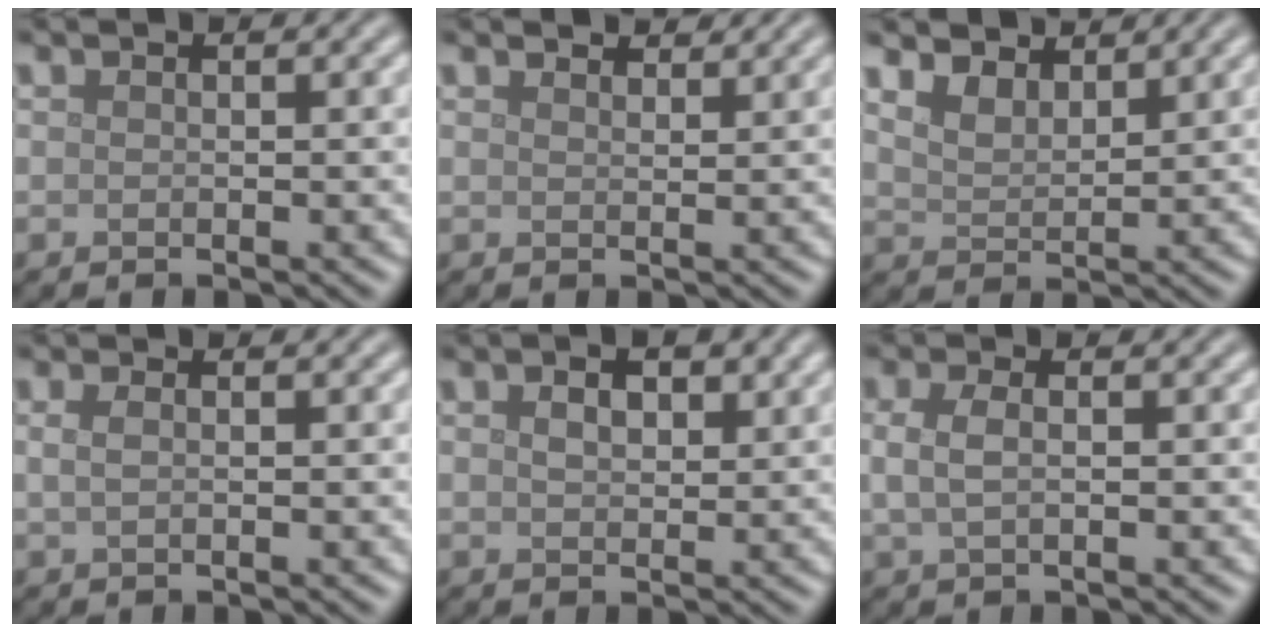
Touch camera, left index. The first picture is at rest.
{"total": 2.9, "force": [2.7, 0.6, 0.9], "torque": [-0.018, 0.006, 0.036]}
{"total": 4.5, "force": [3.8, 1.8, 1.7], "torque": [-0.053, 0.003, 0.058]}
{"total": 1.0, "force": [0.3, 0.5, 0.8], "torque": [-0.019, -0.002, 0.005]}
{"total": 2.7, "force": [1.2, 1.5, 1.9], "torque": [-0.031, 0.002, 0.021]}
{"total": 2.0, "force": [0.3, 1.0, 1.7], "torque": [-0.041, 0.003, 0.003]}